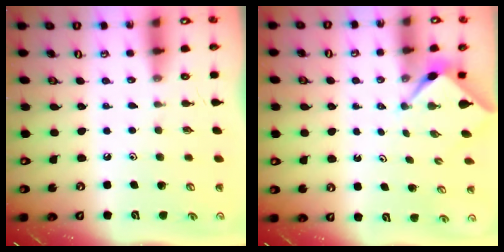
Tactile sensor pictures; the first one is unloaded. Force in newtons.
{"total": 2.3, "press": 2.3, "slide": 0.3}